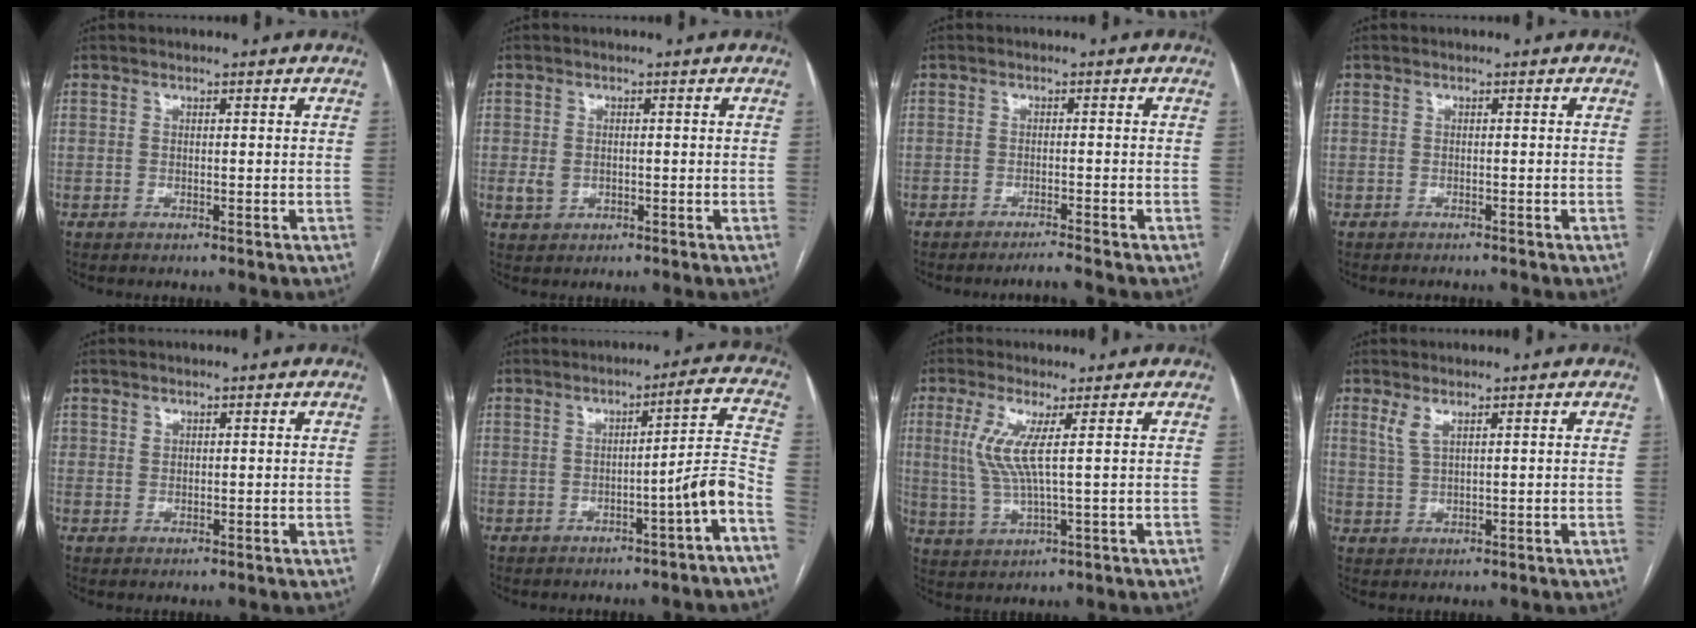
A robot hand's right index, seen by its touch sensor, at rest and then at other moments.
{"total": 2.3, "force": [-0.3, 1.9, 1.4], "torque": [-0.028, 0.001, 0.004]}
{"total": 2.8, "force": [-2.4, -1.3, 0.5], "torque": [-0.006, -0.009, -0.040]}
{"total": 2.0, "force": [-1.8, 0.8, 0.1], "torque": [0.004, -0.001, -0.024]}
{"total": 0.9, "force": [0.6, 0.6, 0.1], "torque": [0.008, -0.001, 0.007]}
{"total": 6.6, "force": [-3.1, -1.3, 5.6], "torque": [-0.061, 0.010, -0.047]}
{"total": 6.3, "force": [1.7, 0.0, 6.0], "torque": [-0.140, -0.001, 0.039]}
{"total": 2.5, "force": [1.6, 0.5, 1.9], "torque": [-0.050, 0.003, 0.038]}